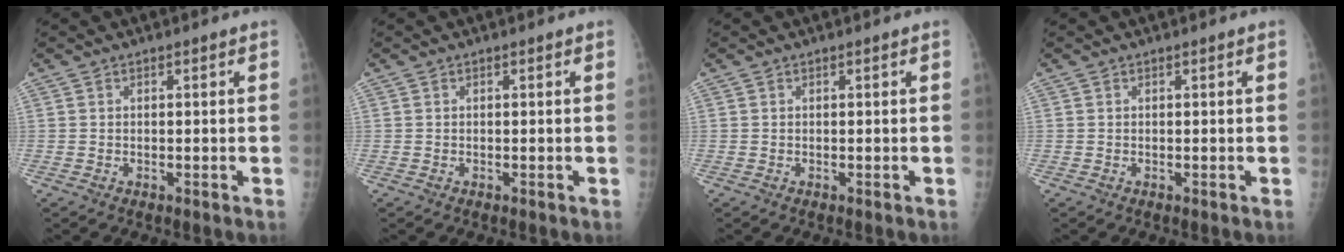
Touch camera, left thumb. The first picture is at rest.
{"total": 0.0}
{"total": 0.0}
{"total": 0.0}